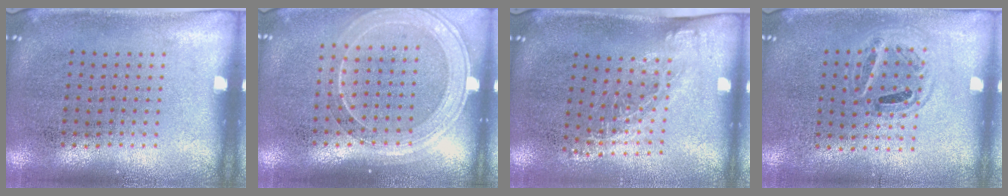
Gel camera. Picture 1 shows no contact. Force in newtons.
{"total": 1.9, "press": 1.7, "slide": 0.8}
{"total": 1.3, "press": 0.9, "slide": 0.9}
{"total": 0.9, "press": 0.9, "slide": 0.3}